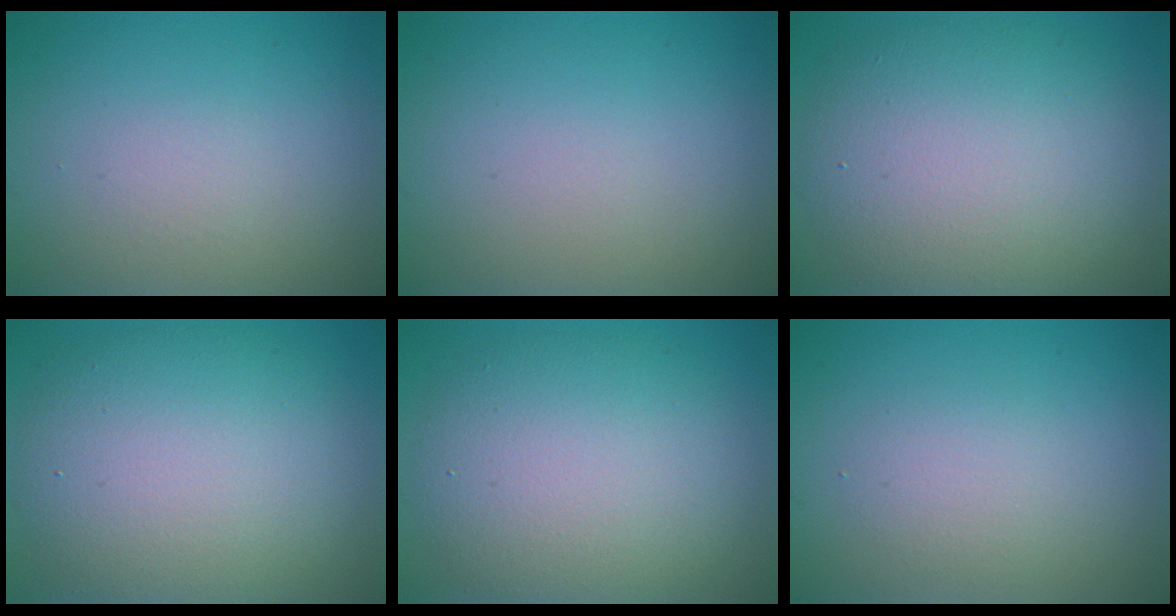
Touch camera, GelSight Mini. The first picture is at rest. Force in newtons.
{"total": 0.0}
{"total": 9.6, "press": 9.5, "slide": 0.7}
{"total": 10.4, "press": 10.4, "slide": 0.6}
{"total": 8.2, "press": 8.2, "slide": 0.8}
{"total": 1.9, "press": 1.9, "slide": 0.1}